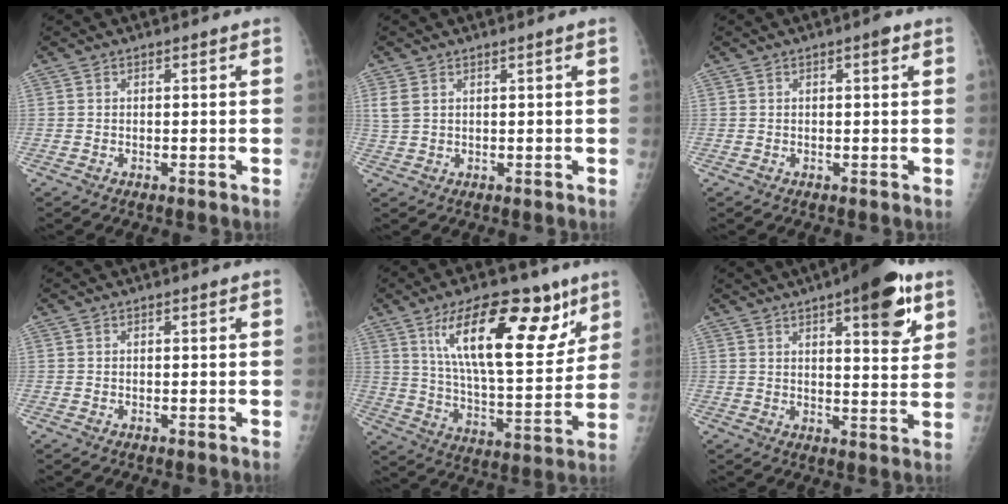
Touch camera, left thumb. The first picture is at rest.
{"total": 2.6, "force": [1.2, 1.1, 1.9], "torque": [-0.056, 0.004, 0.035]}
{"total": 1.5, "force": [0.6, 0.4, 1.2], "torque": [-0.017, 0.001, 0.008]}
{"total": 0.0}
{"total": 22.2, "force": [11.1, 8.6, 17.2], "torque": [-0.234, -0.044, 0.189]}
{"total": 13.6, "force": [7.1, 4.4, 10.8], "torque": [-0.119, -0.028, 0.093]}